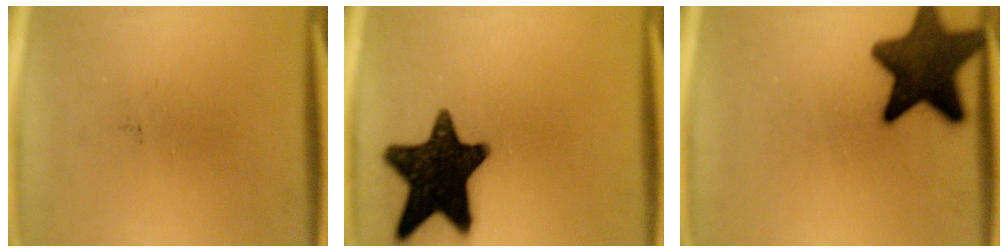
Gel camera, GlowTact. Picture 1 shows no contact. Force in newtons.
{"total": 17.0}
{"total": 14.1}